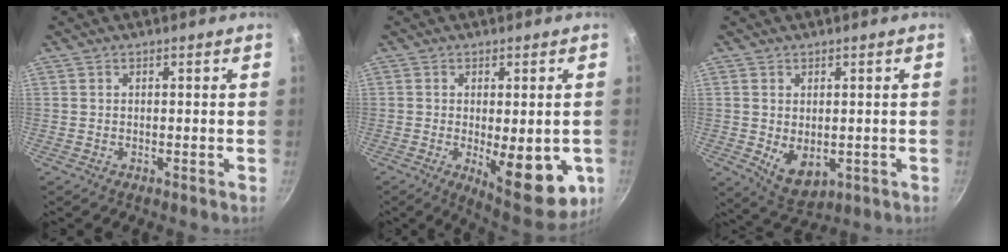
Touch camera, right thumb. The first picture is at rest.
{"total": 14.4, "force": [-3.0, 5.7, 12.8], "torque": [-0.142, -0.014, -0.027]}
{"total": 6.6, "force": [-0.5, 4.4, 4.9], "torque": [-0.072, -0.017, 0.008]}